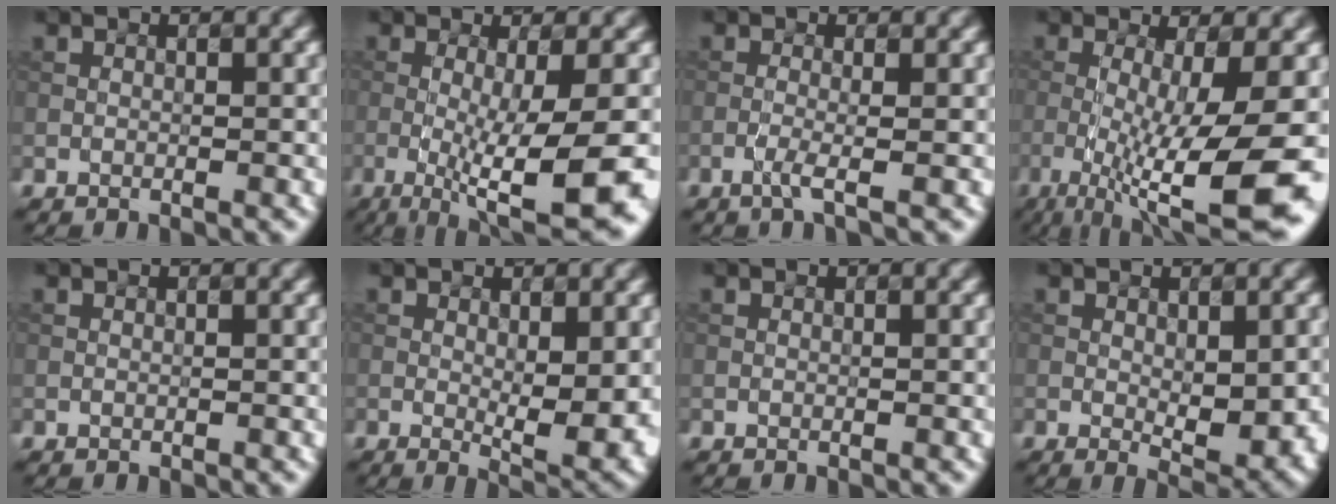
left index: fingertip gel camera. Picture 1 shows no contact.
{"total": 10.3, "force": [-3.1, 2.2, 9.6], "torque": [-0.150, -0.016, -0.035]}
{"total": 1.7, "force": [-0.9, 0.1, 1.4], "torque": [-0.025, 0.007, -0.022]}
{"total": 11.9, "force": [-4.3, 2.8, 10.7], "torque": [-0.186, -0.020, -0.056]}
{"total": 0.0}
{"total": 4.7, "force": [-0.3, 1.2, 4.5], "torque": [-0.067, -0.011, 0.007]}
{"total": 0.0}
{"total": 4.6, "force": [-0.5, 1.7, 4.2], "torque": [-0.064, -0.011, 0.006]}